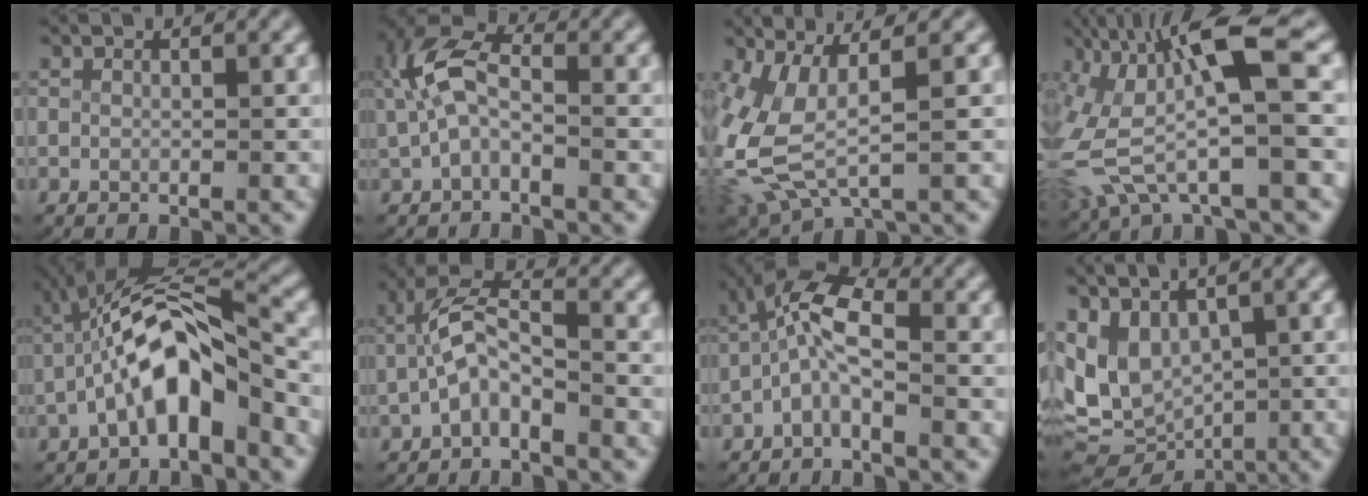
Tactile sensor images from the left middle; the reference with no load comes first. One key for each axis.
{"total": 5.1, "fx": 0.3, "fy": 3.3, "fz": 3.8, "tx": -0.088, "ty": -0.003, "tz": 0.005}
{"total": 7.6, "fx": 0.6, "fy": 5.3, "fz": 5.4, "tx": -0.139, "ty": -0.017, "tz": 0.019}
{"total": 9.0, "fx": 1.1, "fy": 4.7, "fz": 7.7, "tx": -0.164, "ty": -0.002, "tz": 0.020}
{"total": 8.1, "fx": -0.7, "fy": 3.9, "fz": 7.0, "tx": -0.128, "ty": 0.011, "tz": -0.015}
{"total": 4.5, "fx": -1.1, "fy": 2.8, "fz": 3.3, "tx": -0.067, "ty": -0.004, "tz": -0.025}
{"total": 6.1, "fx": -0.6, "fy": 4.0, "fz": 4.5, "tx": -0.096, "ty": -0.012, "tz": -0.018}
{"total": 11.8, "fx": -0.8, "fy": 10.3, "fz": 5.6, "tx": -0.141, "ty": -0.049, "tz": -0.003}